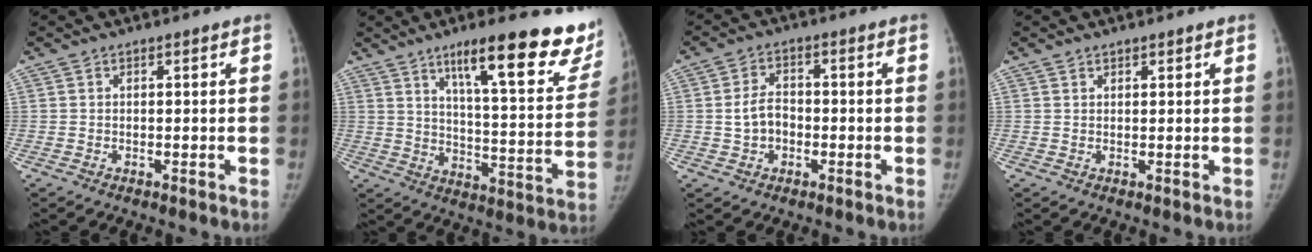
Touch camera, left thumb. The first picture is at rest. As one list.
[{"total": 23.3, "force": [15.7, 5.1, 16.4], "torque": [-0.184, -0.071, 0.219]}, {"total": 5.1, "force": [-0.8, 3.8, 3.3], "torque": [-0.050, 0.017, -0.017]}, {"total": 1.0, "force": [0.8, 0.5, 0.2], "torque": [0.008, -0.003, 0.010]}]